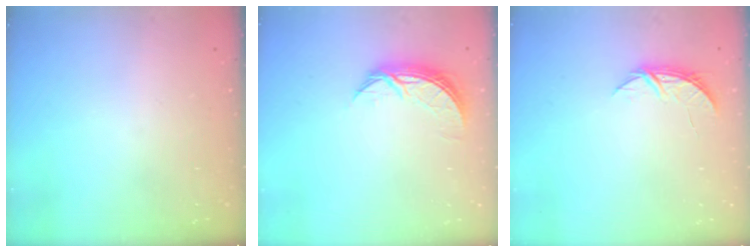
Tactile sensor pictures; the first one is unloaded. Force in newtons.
{"total": 7.6, "press": 7.6, "slide": 0.5}
{"total": 5.1, "press": 5.1, "slide": 0.6}